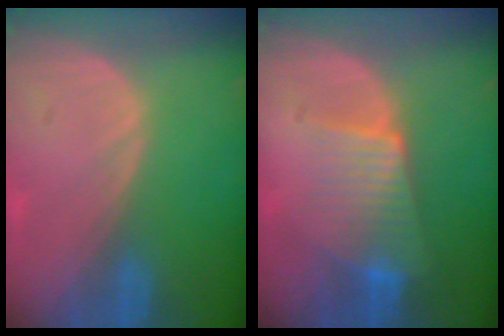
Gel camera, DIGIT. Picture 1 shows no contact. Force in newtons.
{"total": 6.7, "press": 6.2, "slide": 2.5}